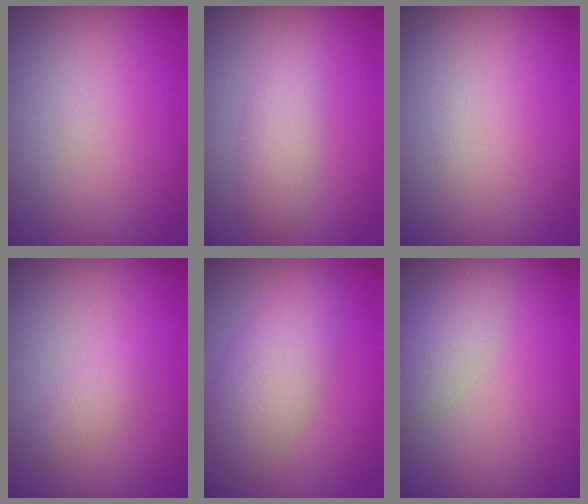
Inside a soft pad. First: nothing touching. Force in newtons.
{"total": 2.3, "press": 2.3, "slide": 0.0}
{"total": 0.0}
{"total": 1.2, "press": 1.2, "slide": 0.0}
{"total": 5.0, "press": 5.0, "slide": 0.2}
{"total": 2.8, "press": 2.8, "slide": 0.1}